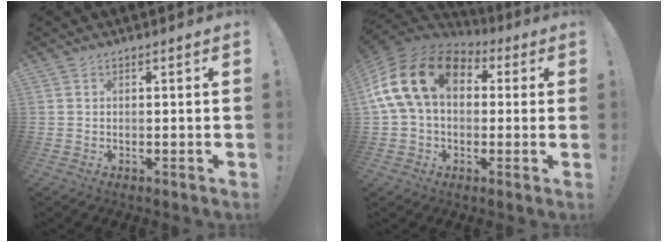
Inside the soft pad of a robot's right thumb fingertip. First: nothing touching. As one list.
[{"total": 19.2, "force": [5.0, 12.7, 13.5], "torque": [-0.258, 0.004, 0.091]}]